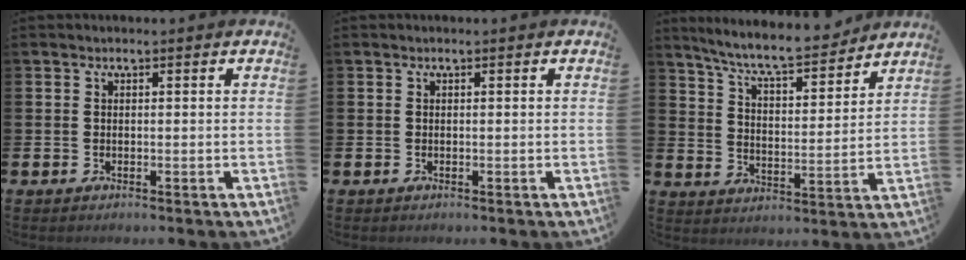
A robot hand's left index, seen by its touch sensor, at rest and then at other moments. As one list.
[{"total": 0.0}, {"total": 8.1, "force": [7.5, 1.0, 2.9], "torque": [-0.078, -0.051, 0.129]}]